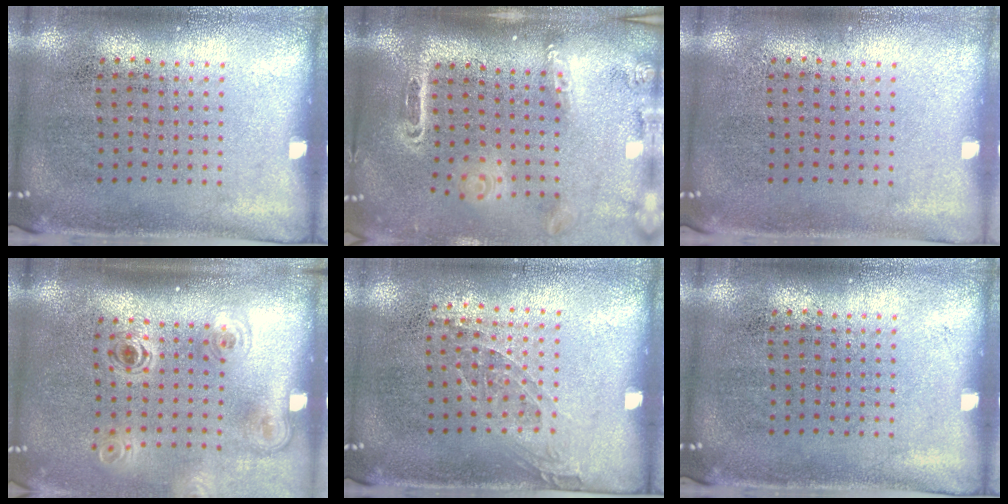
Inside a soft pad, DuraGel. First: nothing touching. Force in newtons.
{"total": 2.7, "press": 1.9, "slide": 1.9}
{"total": 0.0}
{"total": 2.0, "press": 1.4, "slide": 1.5}
{"total": 1.0, "press": 0.8, "slide": 0.6}
{"total": 0.0}